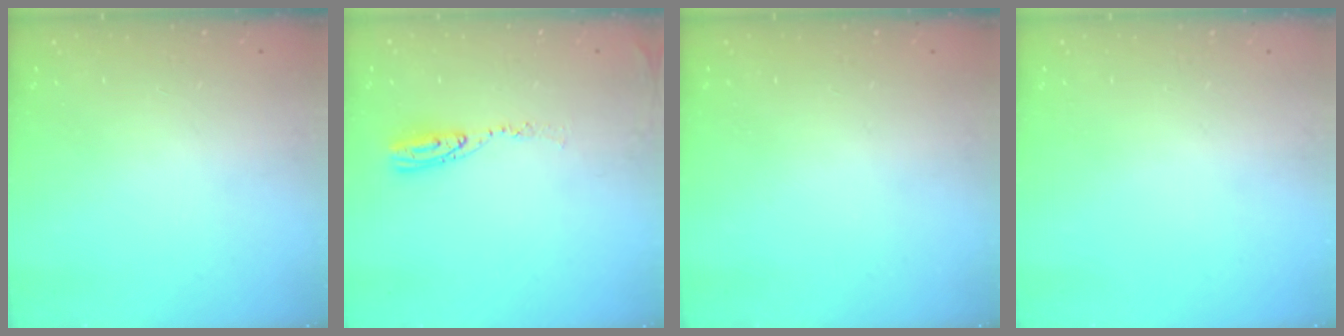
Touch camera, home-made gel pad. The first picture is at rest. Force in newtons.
{"total": 6.8, "press": 6.8, "slide": 0.6}
{"total": 0.0}
{"total": 0.0}